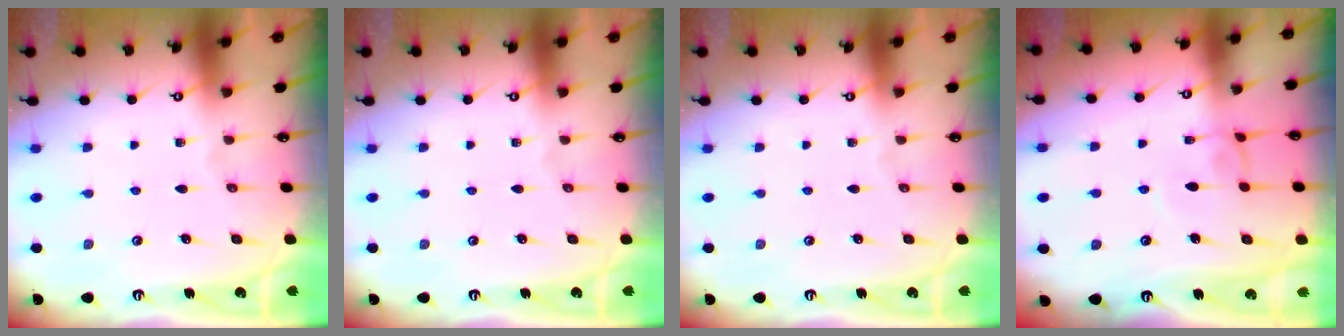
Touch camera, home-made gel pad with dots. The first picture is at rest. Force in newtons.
{"total": 0.0}
{"total": 0.0}
{"total": 0.6, "press": 0.4, "slide": 0.4}